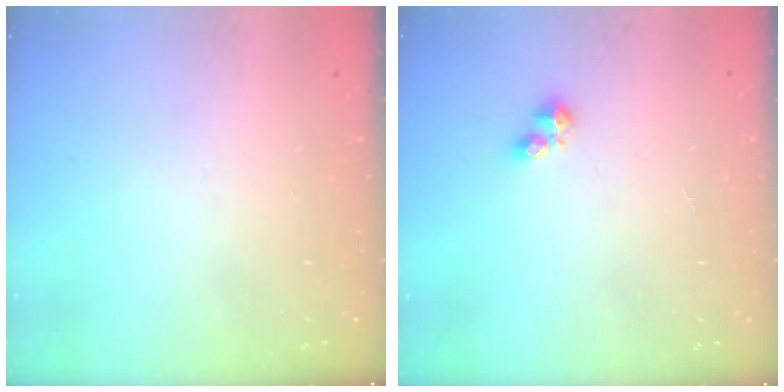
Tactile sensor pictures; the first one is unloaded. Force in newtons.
{"total": 2.7, "press": 2.6, "slide": 0.5}